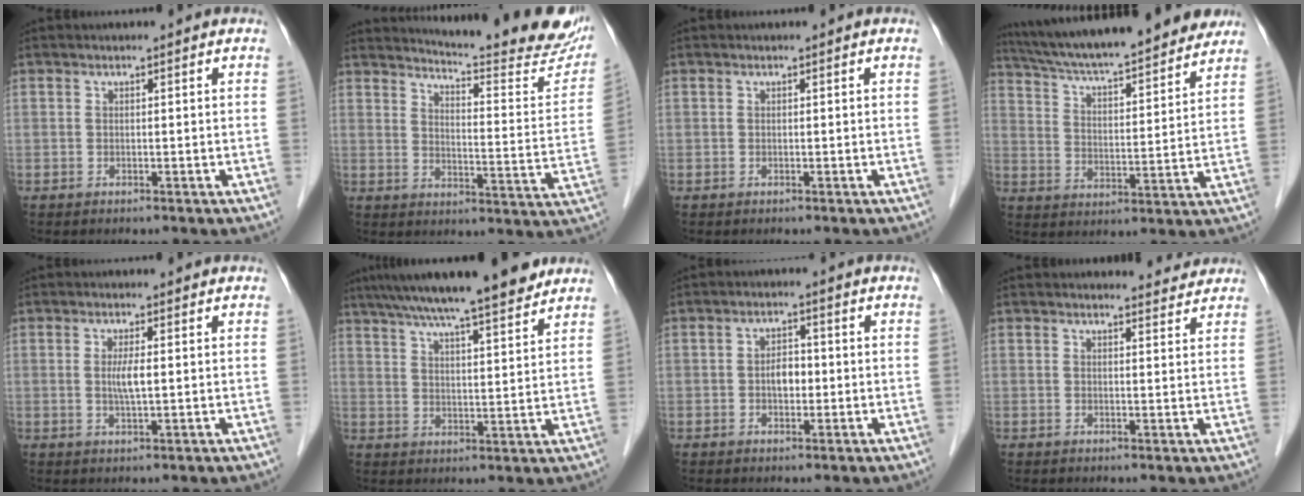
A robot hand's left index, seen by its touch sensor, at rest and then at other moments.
{"total": 21.5, "force": [19.9, 1.2, 7.9], "torque": [-0.110, -0.094, 0.237]}
{"total": 0.0}
{"total": 24.1, "force": [21.3, 3.2, 10.7], "torque": [-0.180, 0.011, 0.305]}
{"total": 2.7, "force": [0.3, 0.2, 2.7], "torque": [-0.056, -0.002, 0.005]}
{"total": 15.6, "force": [13.1, 1.0, 8.3], "torque": [-0.135, 0.022, 0.195]}
{"total": 3.0, "force": [-0.4, 1.8, 2.3], "torque": [-0.040, 0.009, -0.006]}
{"total": 3.1, "force": [3.1, 0.4, -0.1], "torque": [-0.005, -0.003, 0.032]}